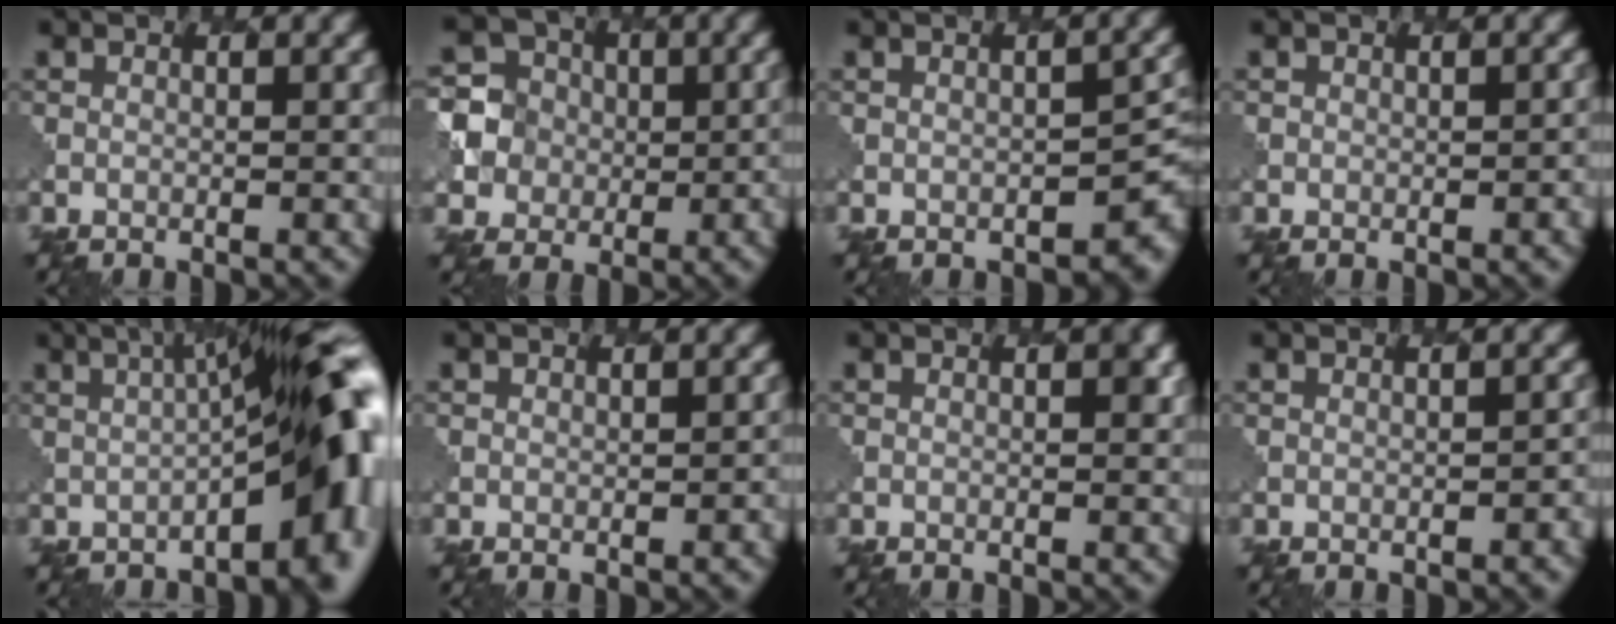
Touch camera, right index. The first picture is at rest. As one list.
[{"total": 8.8, "force": [-0.2, 8.5, 2.2], "torque": [-0.060, 0.022, -0.024]}, {"total": 4.6, "force": [-2.1, 2.5, 3.2], "torque": [-0.028, -0.009, -0.026]}, {"total": 3.0, "force": [-0.7, 2.4, 1.7], "torque": [-0.001, 0.001, -0.004]}, {"total": 11.3, "force": [-1.3, 2.9, 10.9], "torque": [-0.126, 0.020, -0.023]}, {"total": 2.4, "force": [-0.3, 1.8, 1.6], "torque": [-0.007, -0.004, 0.001]}, {"total": 1.0, "force": [0.3, 0.4, 0.9], "torque": [-0.010, 0.000, -0.001]}, {"total": 2.1, "force": [-1.1, 1.0, 1.5], "torque": [-0.013, 0.004, -0.004]}]